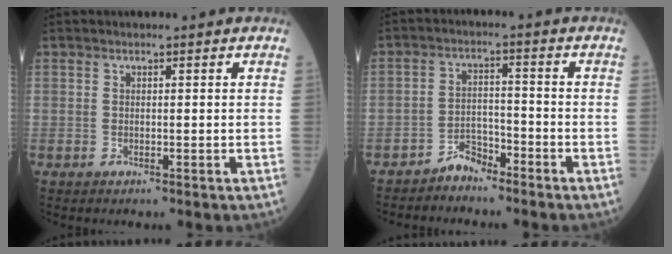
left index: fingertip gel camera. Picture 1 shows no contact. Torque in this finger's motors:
{"motor_torque": [-0.20, 0.25, -0.02, -0.01]}